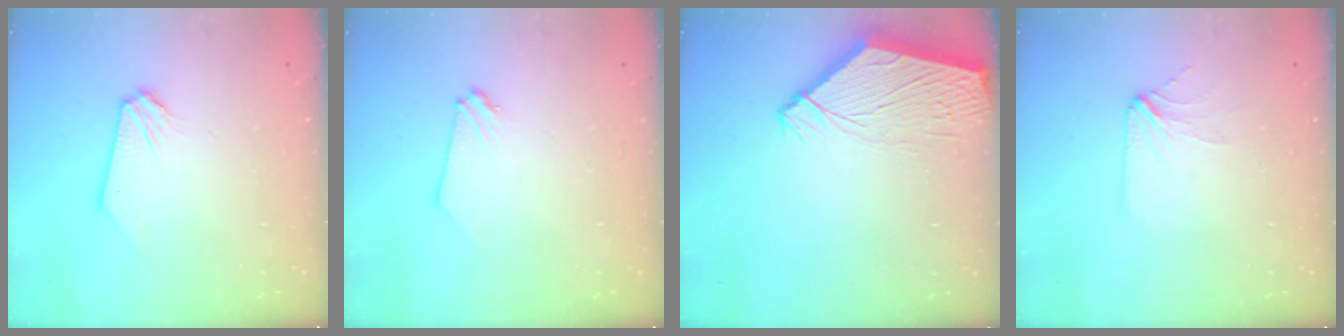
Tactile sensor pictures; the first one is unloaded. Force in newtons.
{"total": 0.0}
{"total": 8.6, "press": 8.6, "slide": 1.0}
{"total": 2.8, "press": 2.8, "slide": 0.4}